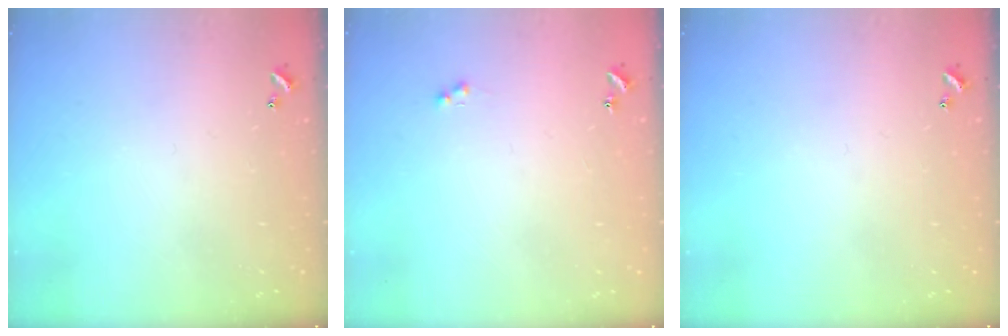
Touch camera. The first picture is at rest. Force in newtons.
{"total": 1.0, "press": 0.9, "slide": 0.5}
{"total": 0.0}